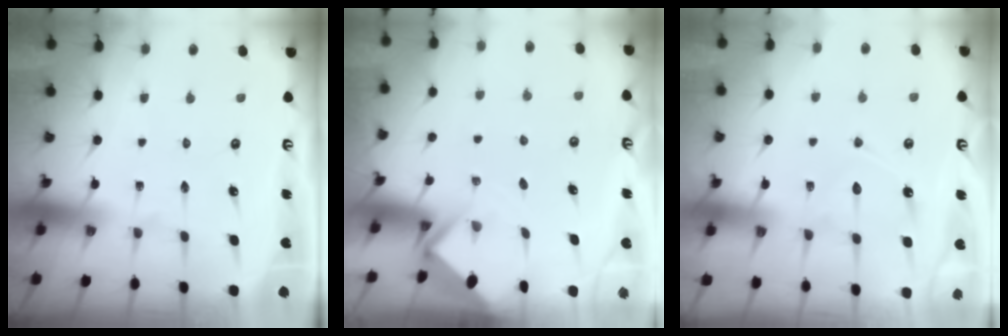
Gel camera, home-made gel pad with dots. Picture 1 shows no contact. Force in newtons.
{"total": 2.6, "press": 2.6, "slide": 0.2}
{"total": 10.0, "press": 10.0, "slide": 0.9}